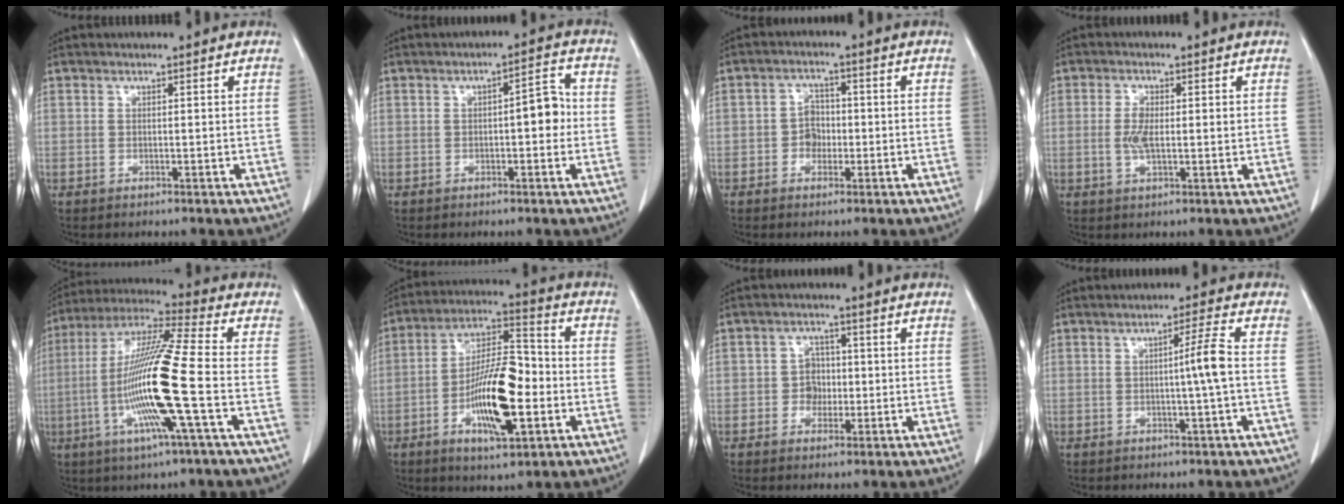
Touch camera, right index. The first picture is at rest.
{"total": 4.5, "force": [-0.4, 1.5, 4.2], "torque": [-0.053, 0.018, -0.008]}
{"total": 3.3, "force": [-0.9, 2.6, 1.8], "torque": [-0.024, 0.009, -0.018]}
{"total": 4.2, "force": [0.1, 1.6, 3.8], "torque": [-0.084, 0.003, 0.001]}
{"total": 16.9, "force": [-3.9, -0.6, 16.4], "torque": [-0.327, -0.009, -0.088]}
{"total": 14.7, "force": [-4.0, 4.1, 13.5], "torque": [-0.244, 0.006, -0.068]}
{"total": 3.2, "force": [-0.5, 2.8, 1.3], "torque": [-0.014, 0.008, -0.010]}
{"total": 4.0, "force": [-0.4, -1.1, 3.8], "torque": [-0.060, 0.002, -0.007]}